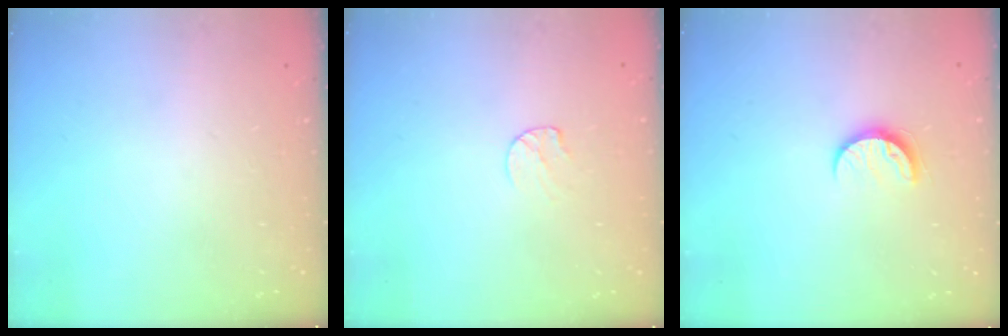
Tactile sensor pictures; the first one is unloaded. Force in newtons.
{"total": 4.8, "press": 4.8, "slide": 0.4}
{"total": 7.7, "press": 7.6, "slide": 0.6}